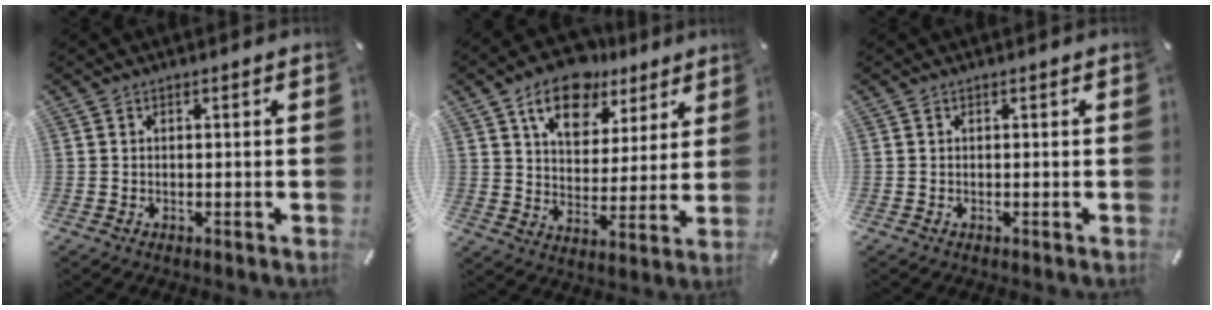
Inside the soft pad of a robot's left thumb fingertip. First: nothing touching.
{"total": 13.3, "force": [8.9, 8.2, 5.5], "torque": [-0.087, -0.050, 0.160]}
{"total": 0.0}